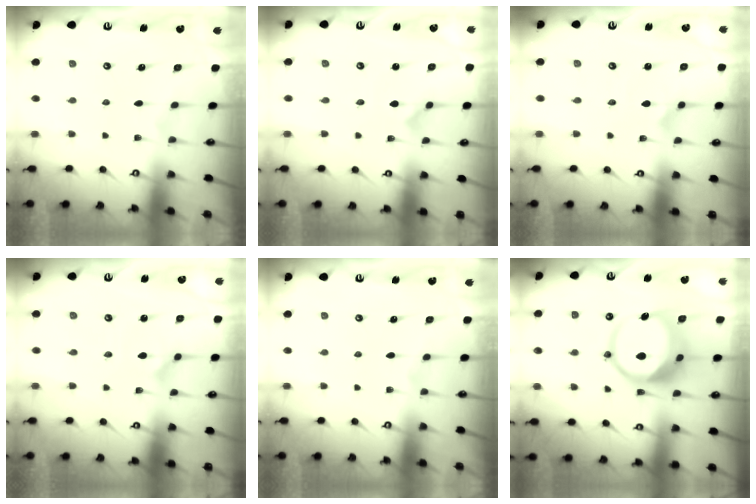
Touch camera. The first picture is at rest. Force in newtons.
{"total": 0.0}
{"total": 1.5, "press": 1.5, "slide": 0.0}
{"total": 2.2, "press": 2.2, "slide": 0.4}
{"total": 0.0}
{"total": 12.7, "press": 12.6, "slide": 1.6}